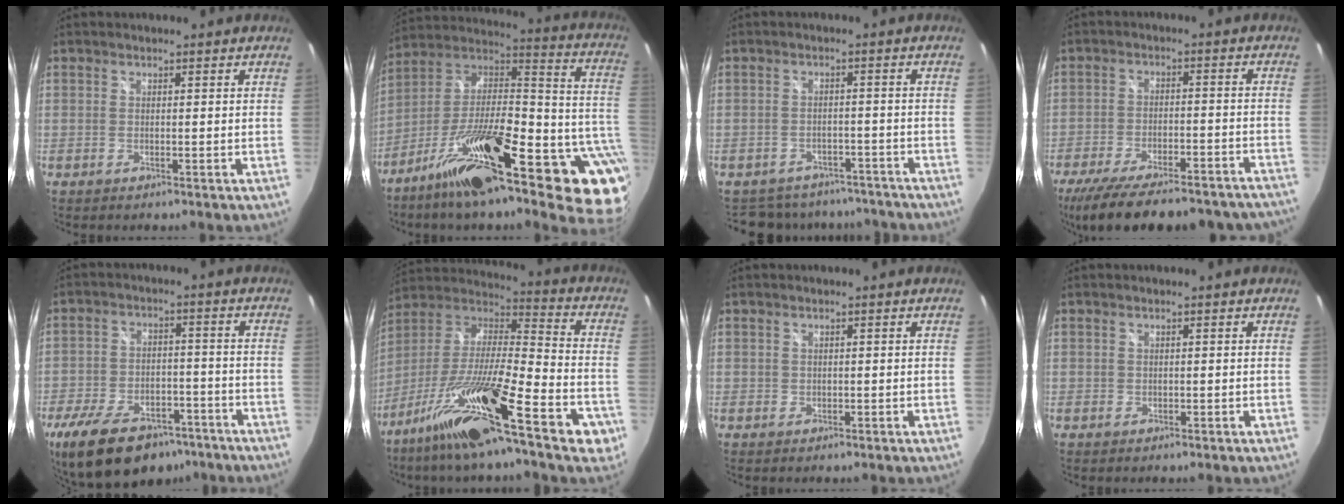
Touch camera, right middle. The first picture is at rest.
{"total": 31.0, "force": [-14.3, 10.4, 25.5], "torque": [-0.347, 0.009, -0.230]}
{"total": 12.4, "force": [-10.6, 5.6, 2.9], "torque": [-0.070, 0.018, -0.131]}
{"total": 25.8, "force": [-22.0, 6.8, 11.8], "torque": [-0.225, -0.033, -0.295]}
{"total": 19.3, "force": [-13.3, 9.5, 10.2], "torque": [-0.219, -0.018, -0.204]}
{"total": 25.5, "force": [-15.0, 4.5, 20.0], "torque": [-0.326, -0.039, -0.259]}
{"total": 0.0}
{"total": 0.0}